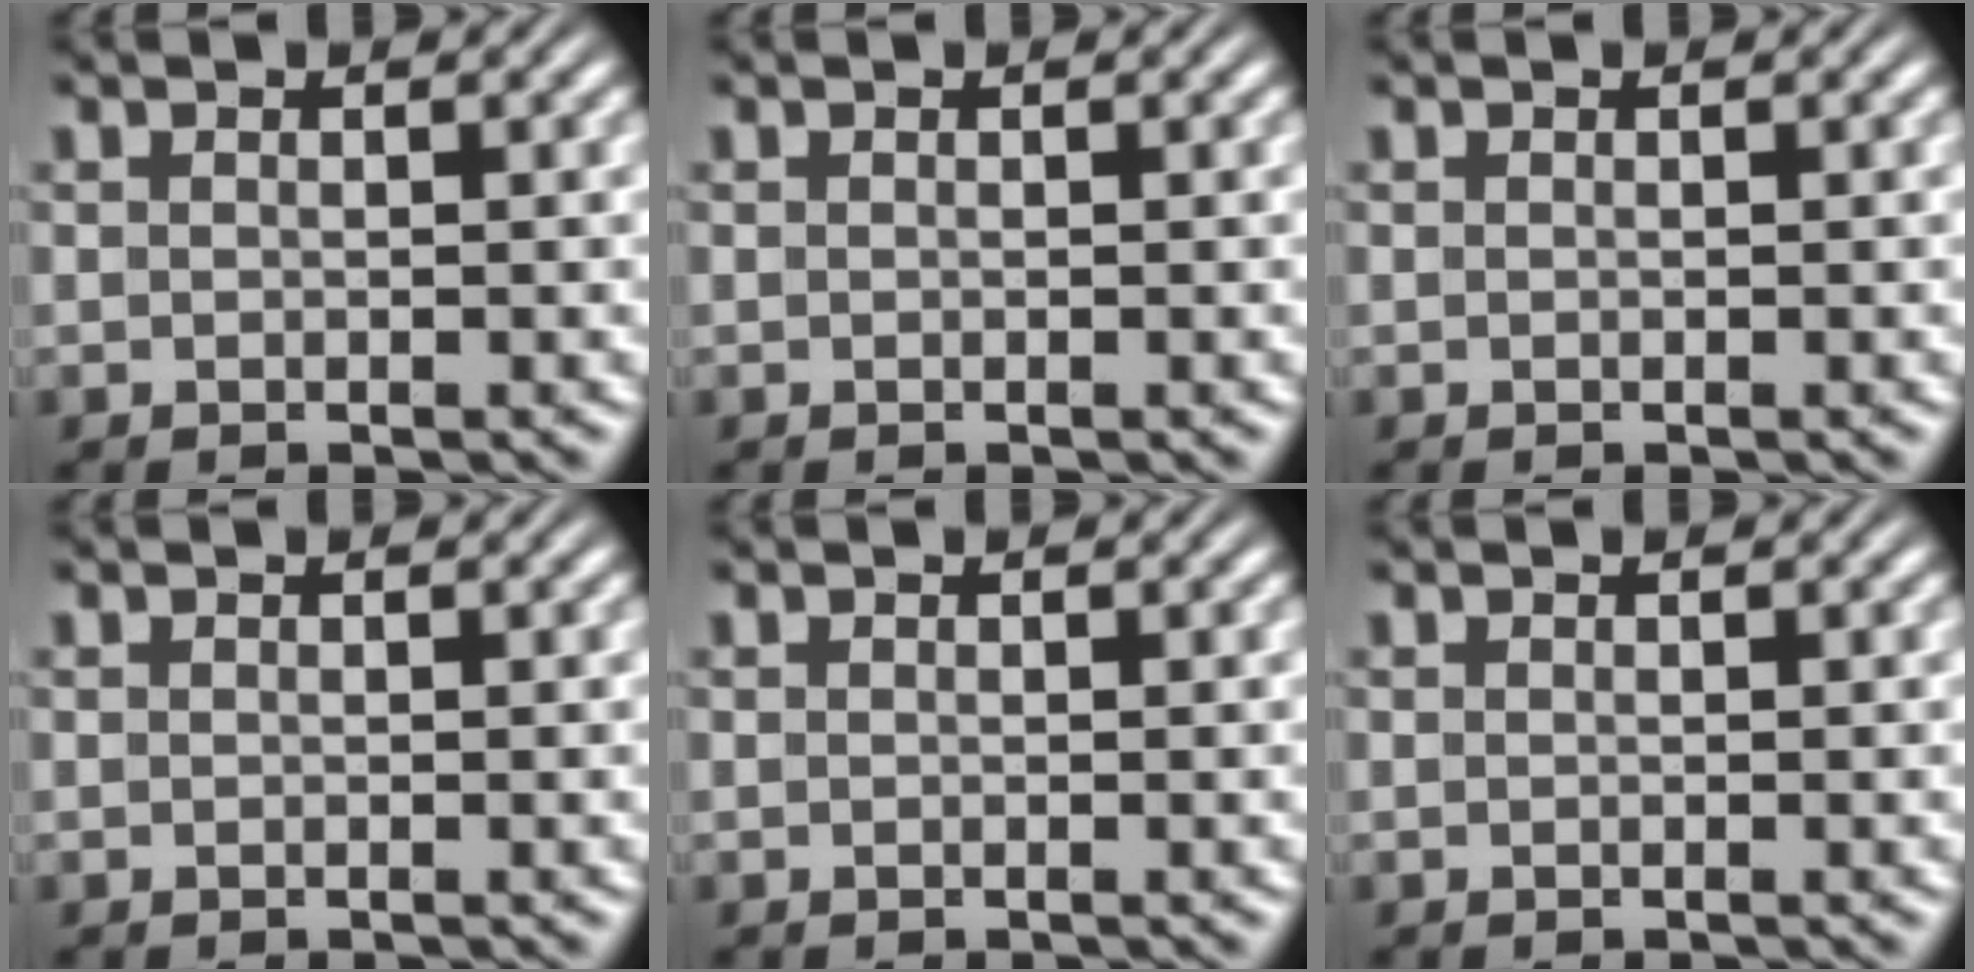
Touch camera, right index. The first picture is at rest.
{"total": 0.0}
{"total": 0.0}
{"total": 0.0}
{"total": 0.0}
{"total": 0.0}